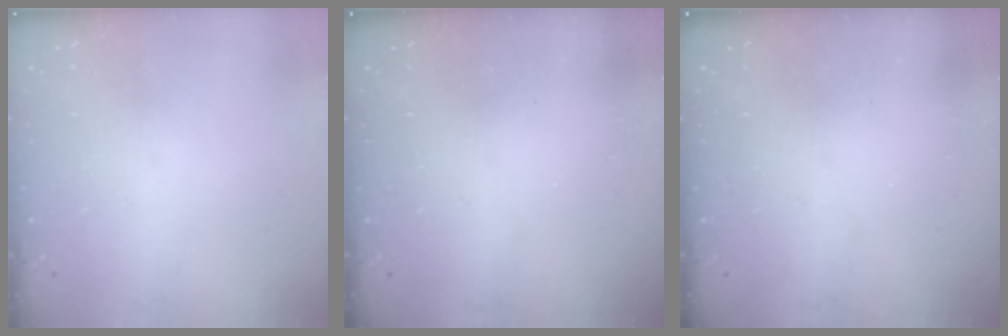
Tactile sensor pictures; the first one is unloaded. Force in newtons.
{"total": 2.5, "press": 2.4, "slide": 0.8}
{"total": 2.2, "press": 2.1, "slide": 0.8}